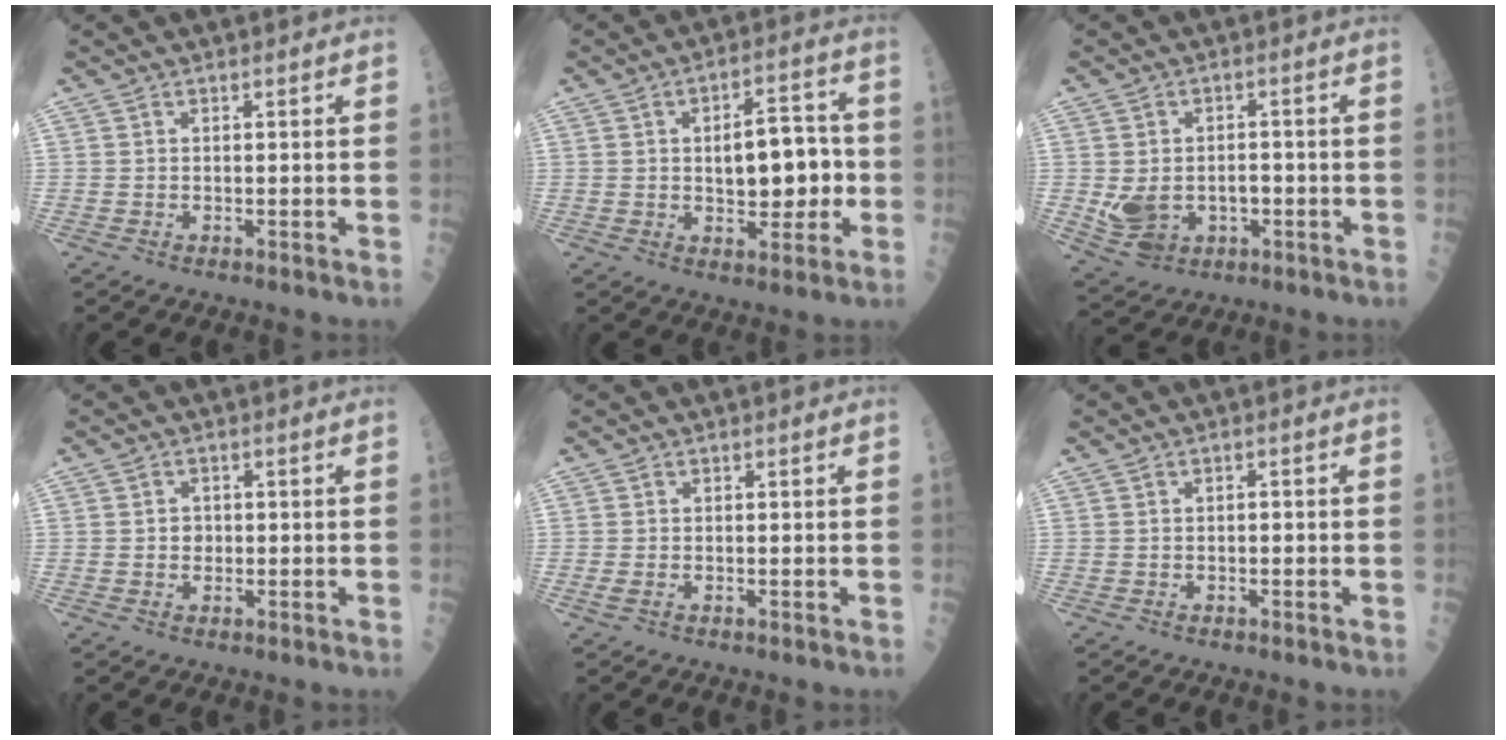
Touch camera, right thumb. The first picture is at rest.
{"total": 11.2, "force": [-0.3, 5.8, 9.5], "torque": [-0.099, 0.021, -0.001]}
{"total": 8.9, "force": [-1.3, 6.7, 5.6], "torque": [-0.079, 0.014, -0.002]}
{"total": 2.0, "force": [0.0, 1.8, 1.0], "torque": [0.003, 0.004, 0.000]}
{"total": 1.0, "force": [-0.3, 0.5, 0.8], "torque": [-0.023, -0.003, -0.007]}
{"total": 0.7, "force": [-0.1, 0.4, 0.6], "torque": [-0.003, 0.003, -0.003]}